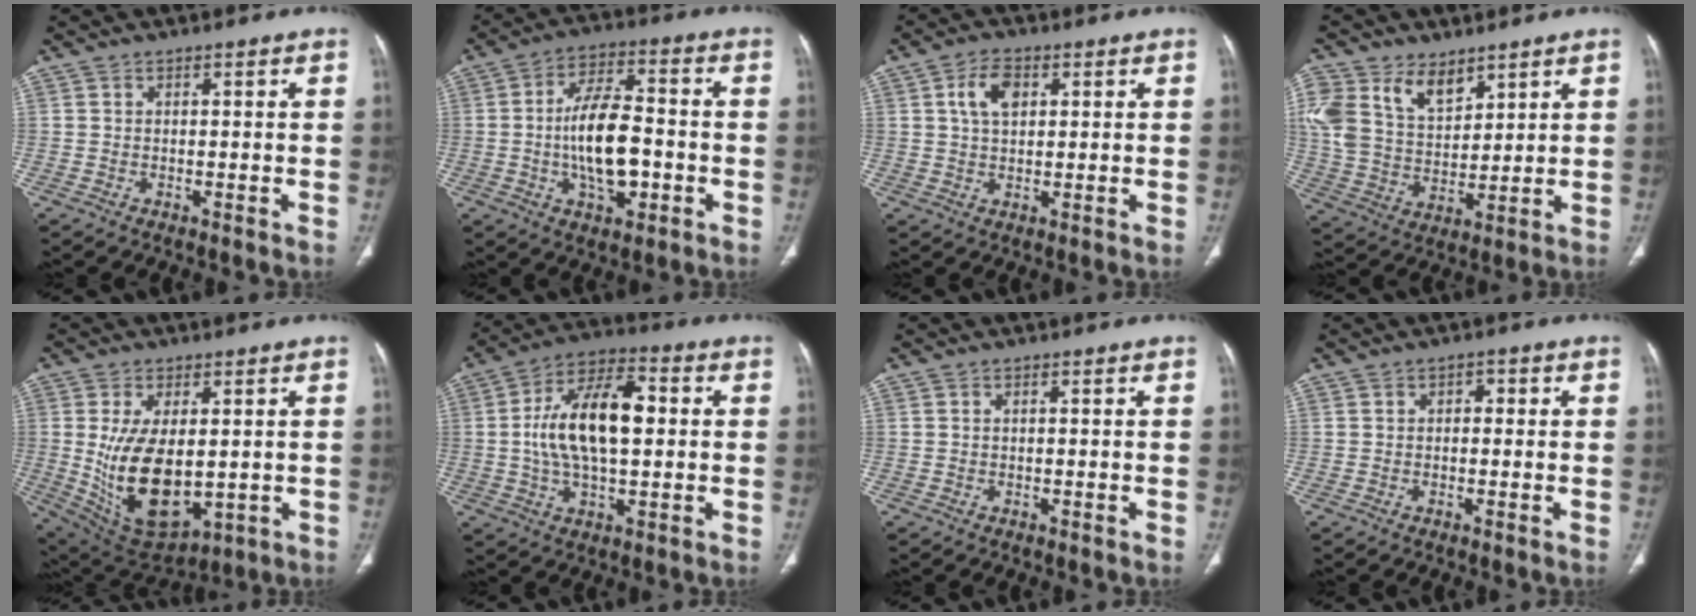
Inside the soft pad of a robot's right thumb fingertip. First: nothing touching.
{"total": 13.4, "force": [-2.0, 6.4, 11.6], "torque": [-0.194, 0.020, -0.036]}
{"total": 5.9, "force": [1.8, 3.6, 4.3], "torque": [-0.073, 0.004, 0.033]}
{"total": 16.3, "force": [8.5, 10.6, 9.0], "torque": [-0.174, -0.020, 0.170]}
{"total": 16.2, "force": [-0.2, 8.7, 13.7], "torque": [-0.244, -0.016, 0.026]}
{"total": 16.5, "force": [1.3, 8.1, 14.3], "torque": [-0.253, 0.022, 0.018]}
{"total": 0.0}
{"total": 1.7, "force": [0.3, 1.2, 1.2], "torque": [-0.006, 0.005, -0.002]}